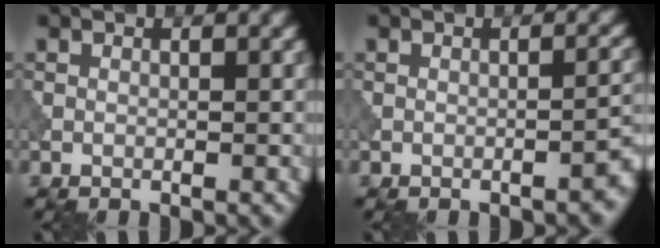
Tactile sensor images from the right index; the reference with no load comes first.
{"total": 2.5, "force": [-1.3, 0.6, 2.0], "torque": [-0.023, 0.011, -0.022]}